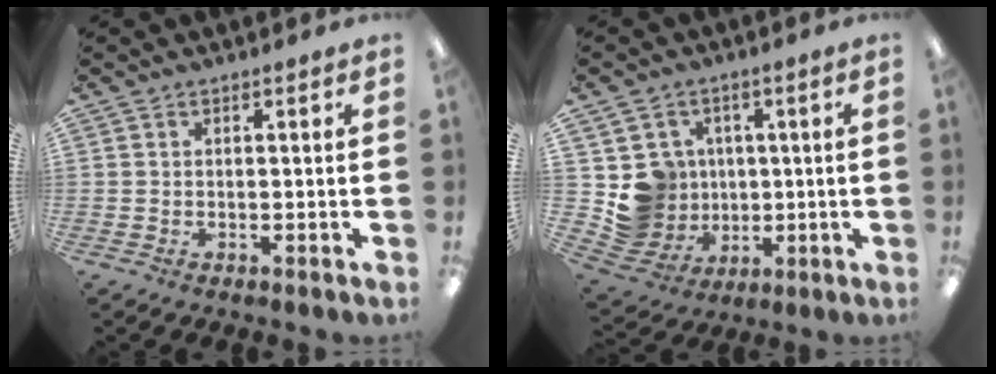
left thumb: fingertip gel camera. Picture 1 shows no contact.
{"total": 9.6, "force": [1.4, 9.4, 1.1], "torque": [-0.048, -0.012, 0.041]}